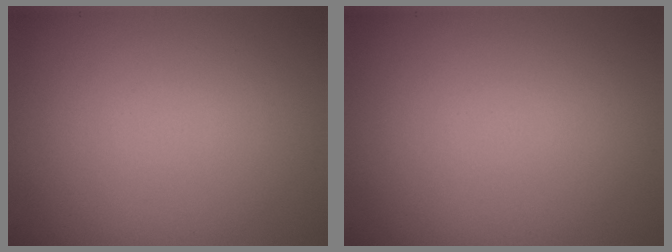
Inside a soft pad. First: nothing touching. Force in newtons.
{"total": 0.0}